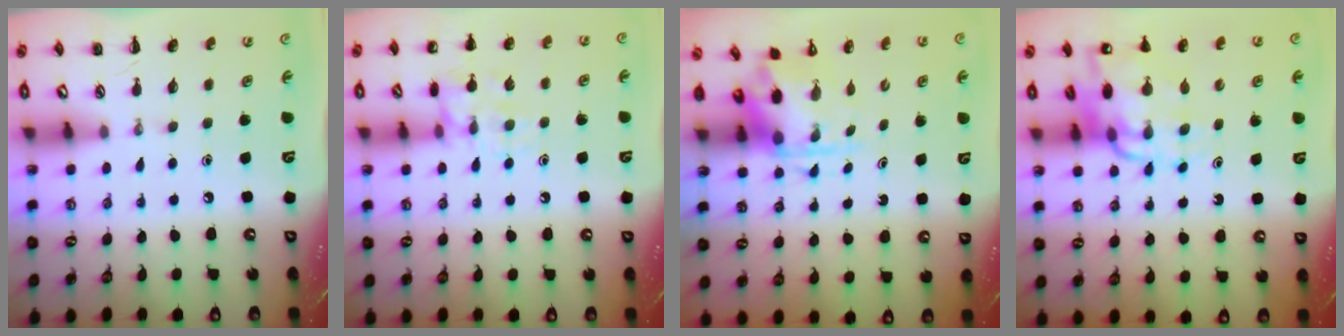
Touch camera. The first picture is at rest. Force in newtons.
{"total": 11.7, "press": 11.7, "slide": 0.7}
{"total": 3.8, "press": 3.7, "slide": 0.9}
{"total": 13.9, "press": 13.4, "slide": 3.8}